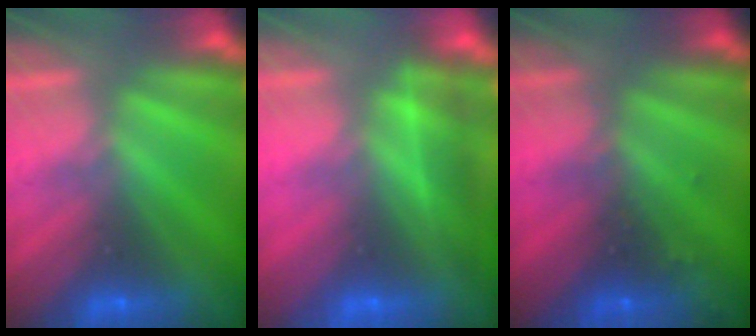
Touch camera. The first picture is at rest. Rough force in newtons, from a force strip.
{"total": 2.2}
{"total": 6.6}